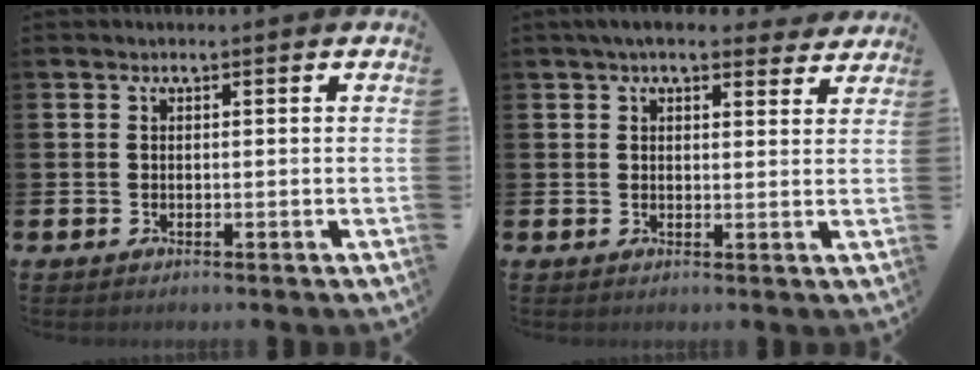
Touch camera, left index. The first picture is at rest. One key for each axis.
{"total": 4.9, "fx": 4.3, "fy": 1.5, "fz": 1.9, "tx": -0.034, "ty": -0.013, "tz": 0.075}